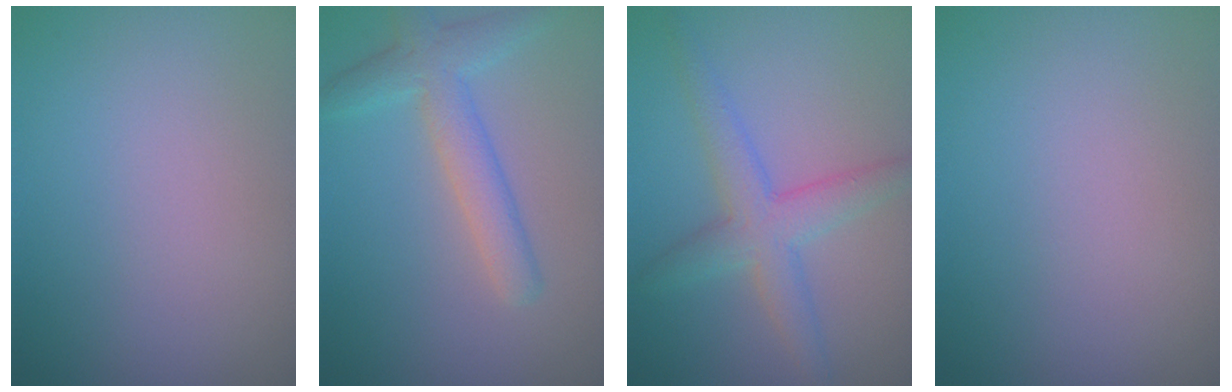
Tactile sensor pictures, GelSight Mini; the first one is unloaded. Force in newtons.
{"total": 3.9, "press": 3.8, "slide": 0.1}
{"total": 4.0, "press": 4.0, "slide": 0.1}
{"total": 0.0}